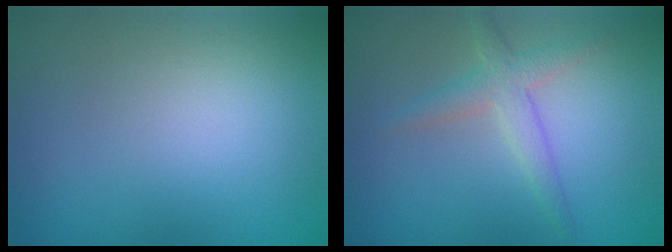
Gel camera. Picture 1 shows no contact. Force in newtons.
{"total": 2.5, "press": 2.5, "slide": 0.1}